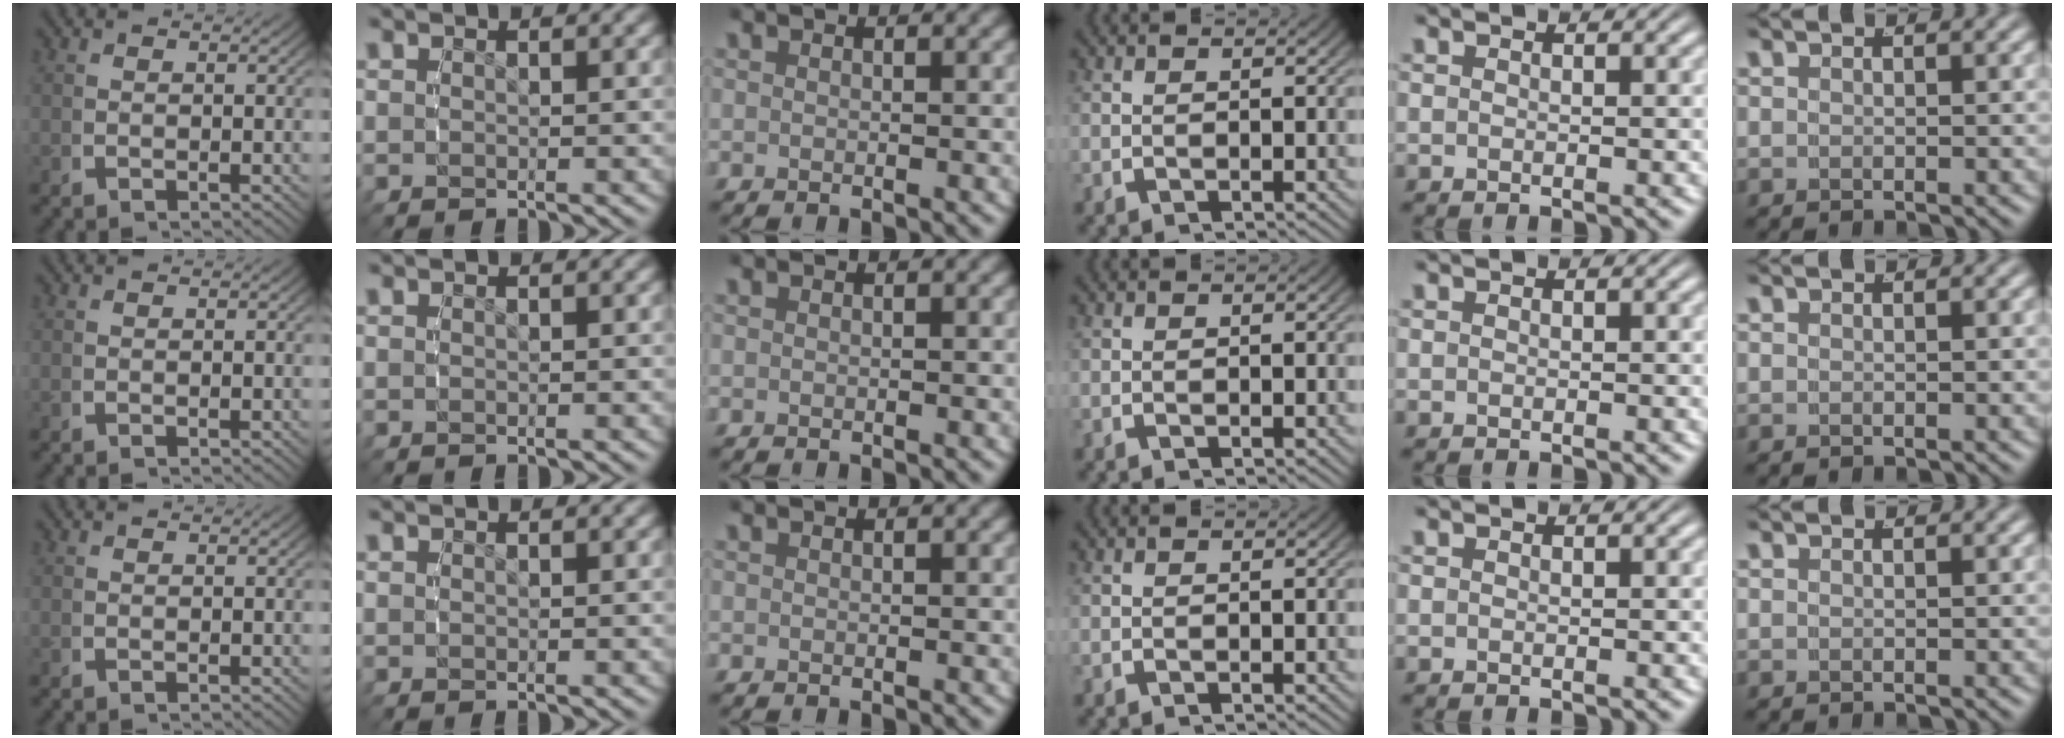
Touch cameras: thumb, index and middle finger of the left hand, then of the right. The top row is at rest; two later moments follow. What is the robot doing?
{"motion": "reach", "object": "markers"}